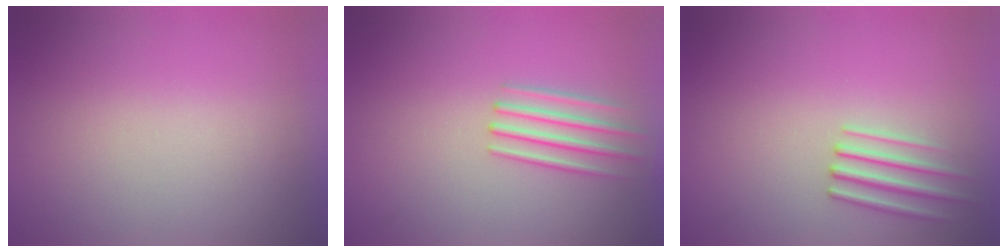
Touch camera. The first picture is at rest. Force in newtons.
{"total": 2.1}
{"total": 2.4}